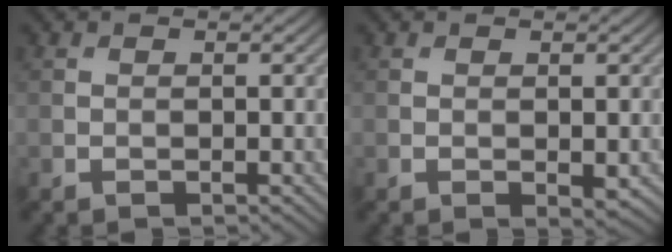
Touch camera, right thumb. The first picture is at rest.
{"total": 1.3, "force": [-0.2, 0.5, 1.1], "torque": [-0.015, -0.008, -0.002]}